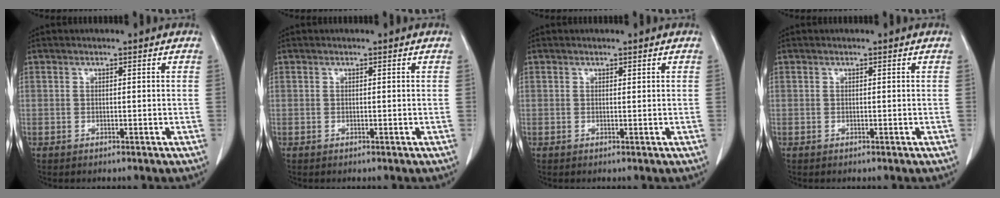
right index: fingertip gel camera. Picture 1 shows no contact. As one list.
[{"total": 0.0}, {"total": 0.0}, {"total": 0.0}]